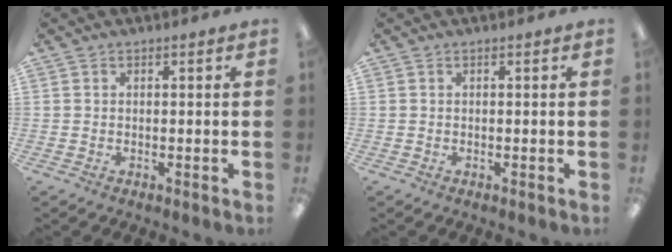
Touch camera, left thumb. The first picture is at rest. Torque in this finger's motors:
{"motor_torque": [-0.02, -0.02, 0.04, -0.03, 0.00]}